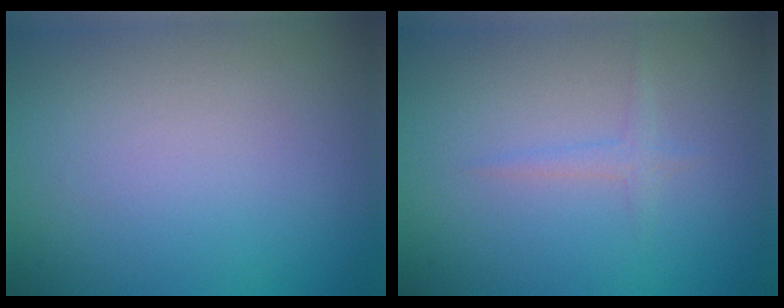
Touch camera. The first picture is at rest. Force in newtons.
{"total": 1.1, "press": 1.1, "slide": 0.0}